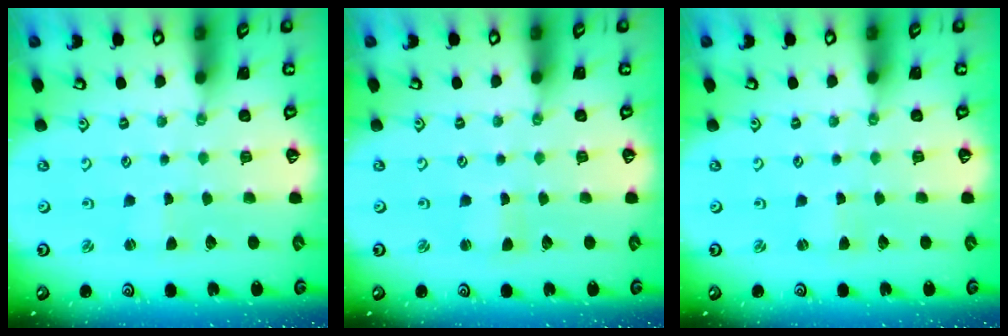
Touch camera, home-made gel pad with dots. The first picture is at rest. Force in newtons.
{"total": 1.0, "press": 1.0, "slide": 0.0}
{"total": 1.3, "press": 1.2, "slide": 0.2}